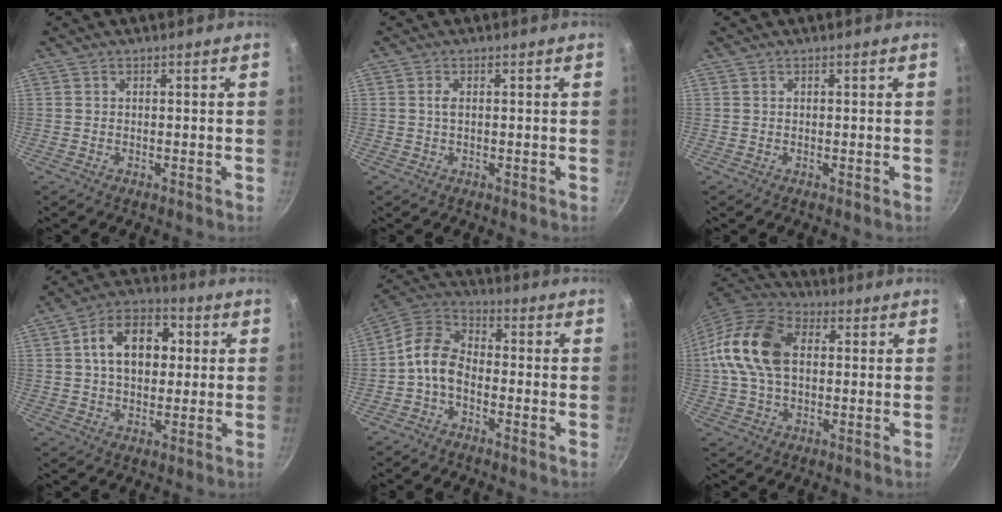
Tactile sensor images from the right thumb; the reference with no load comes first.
{"total": 1.1, "force": [0.1, 0.4, 1.0], "torque": [-0.022, 0.002, 0.001]}
{"total": 0.0}
{"total": 13.0, "force": [2.3, 9.0, 9.2], "torque": [-0.111, 0.018, 0.023]}
{"total": 8.0, "force": [-2.6, 5.2, 5.4], "torque": [-0.104, 0.043, -0.070]}
{"total": 15.5, "force": [1.6, 10.2, 11.5], "torque": [-0.210, 0.027, 0.014]}